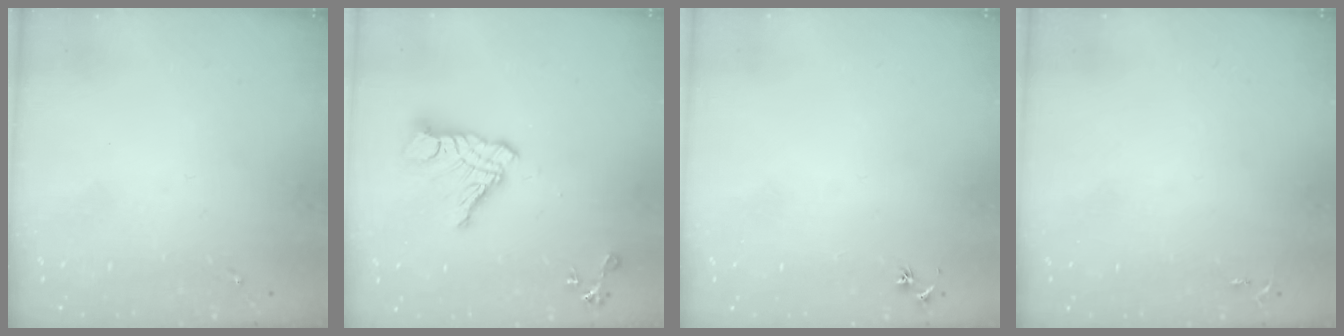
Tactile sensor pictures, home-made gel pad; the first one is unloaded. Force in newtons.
{"total": 13.2, "press": 13.2, "slide": 1.3}
{"total": 3.0, "press": 2.9, "slide": 0.4}
{"total": 2.5, "press": 2.5, "slide": 0.3}